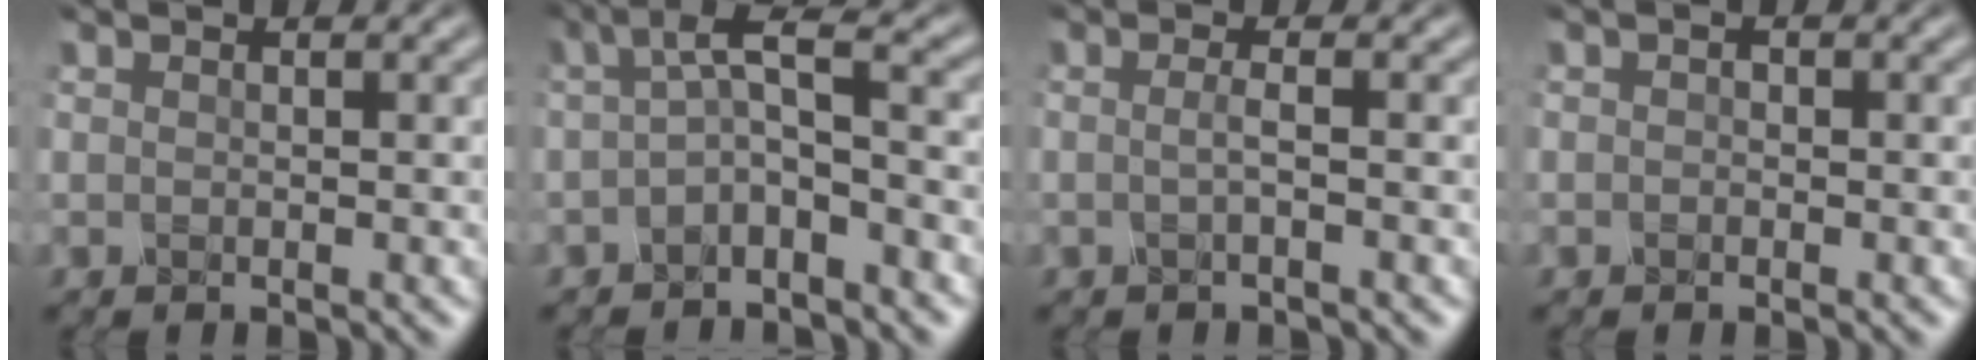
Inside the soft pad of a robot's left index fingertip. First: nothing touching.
{"total": 3.6, "force": [-0.7, 0.9, 3.4], "torque": [-0.063, 0.015, -0.022]}
{"total": 1.2, "force": [-0.6, 0.1, 1.0], "torque": [-0.021, 0.004, -0.018]}
{"total": 0.6, "force": [-0.3, 0.5, 0.2], "torque": [-0.003, 0.002, -0.011]}